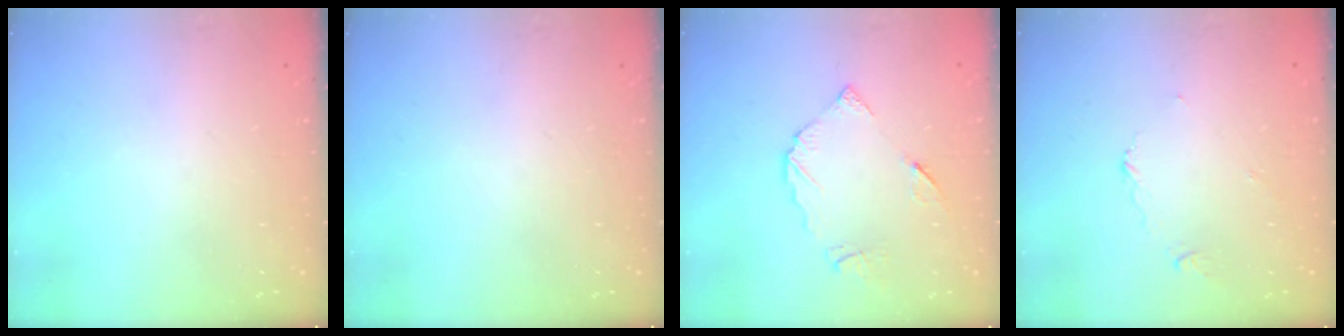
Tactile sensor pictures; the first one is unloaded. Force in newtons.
{"total": 0.0}
{"total": 7.7, "press": 7.7, "slide": 0.5}
{"total": 3.3, "press": 3.3, "slide": 0.4}